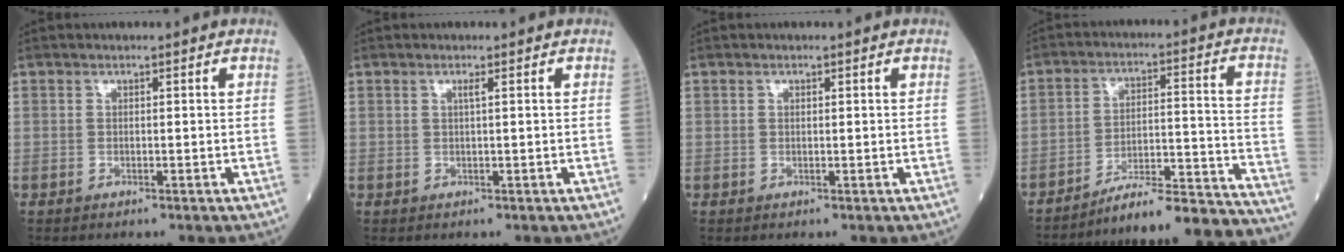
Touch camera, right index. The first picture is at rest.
{"total": 0.7, "force": [0.2, -0.2, 0.6], "torque": [-0.016, 0.000, 0.006]}
{"total": 0.0}
{"total": 19.7, "force": [-19.1, -0.7, 5.0], "torque": [-0.043, 0.018, -0.268]}